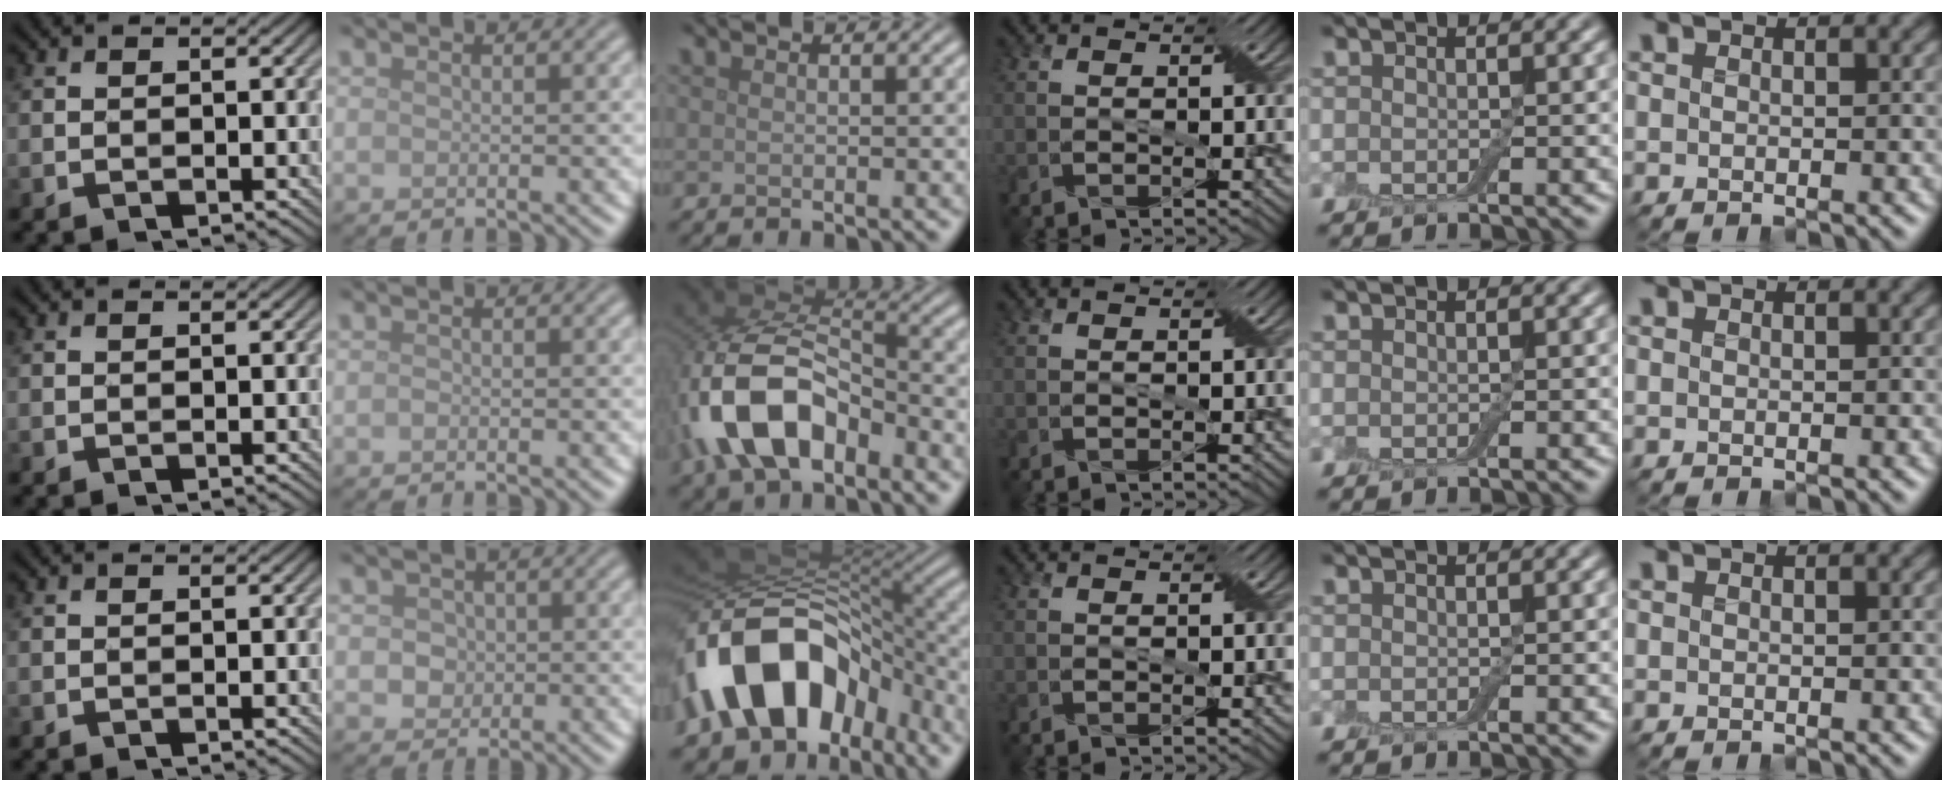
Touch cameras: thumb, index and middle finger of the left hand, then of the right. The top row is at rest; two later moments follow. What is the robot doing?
{"motion": "extract", "object": "drawer"}